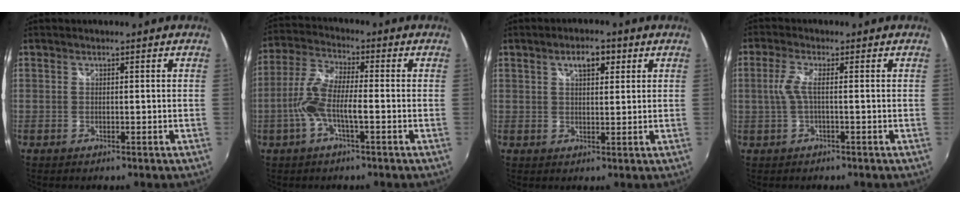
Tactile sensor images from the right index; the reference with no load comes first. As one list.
[{"total": 9.1, "force": [-2.3, 2.1, 8.5], "torque": [-0.188, 0.006, -0.048]}, {"total": 4.4, "force": [2.1, 2.2, 3.2], "torque": [-0.050, 0.010, 0.035]}, {"total": 3.3, "force": [-0.4, 0.2, 3.2], "torque": [-0.071, 0.003, -0.005]}]